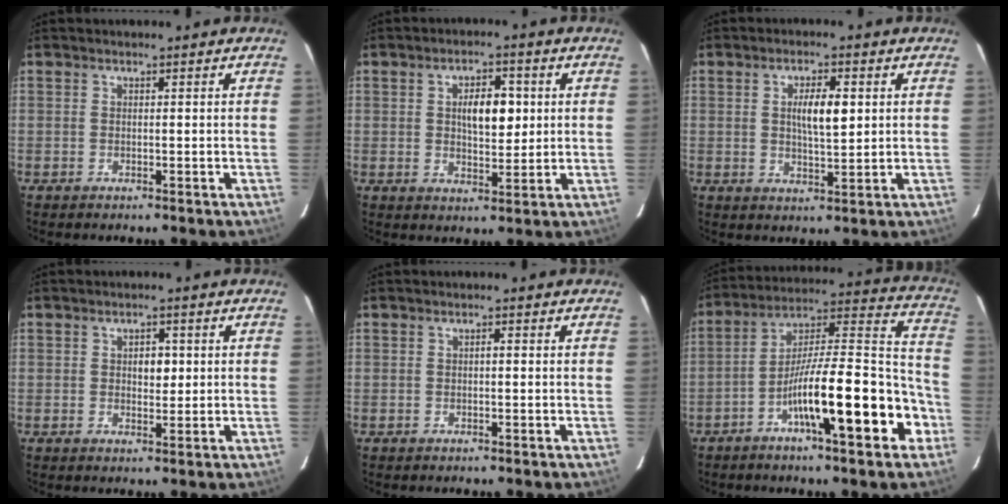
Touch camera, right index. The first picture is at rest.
{"total": 6.6, "force": [1.3, 2.8, 5.9], "torque": [-0.096, 0.008, 0.024]}
{"total": 5.7, "force": [1.1, 1.4, 5.4], "torque": [-0.093, 0.003, 0.022]}
{"total": 2.9, "force": [0.5, 1.6, 2.3], "torque": [-0.032, 0.003, 0.009]}
{"total": 0.6, "force": [0.0, 0.1, 0.6], "torque": [-0.011, 0.002, -0.001]}
{"total": 19.0, "force": [-7.9, 3.0, 17.0], "torque": [-0.260, 0.020, -0.122]}